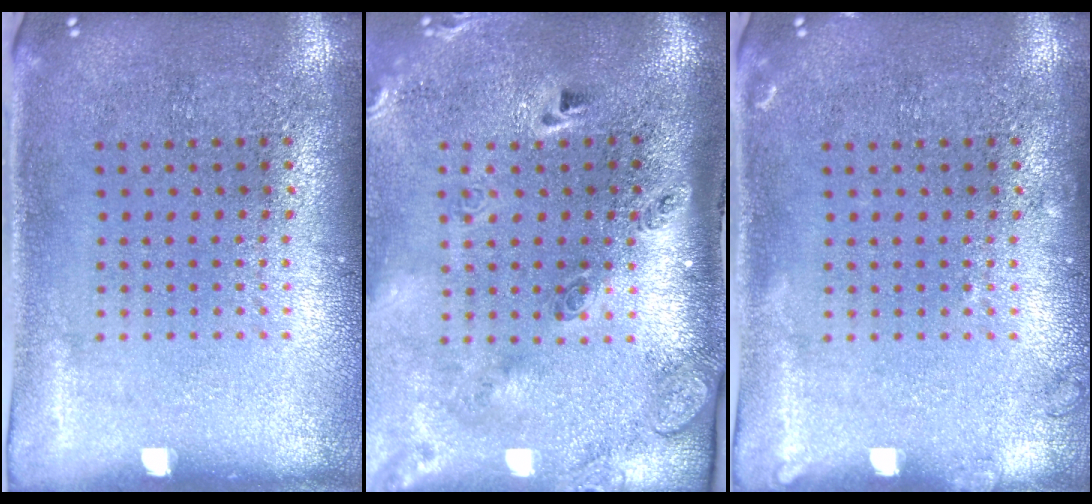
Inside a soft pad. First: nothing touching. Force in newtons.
{"total": 3.0, "press": 2.0, "slide": 2.2}
{"total": 0.9, "press": 0.9, "slide": 0.2}